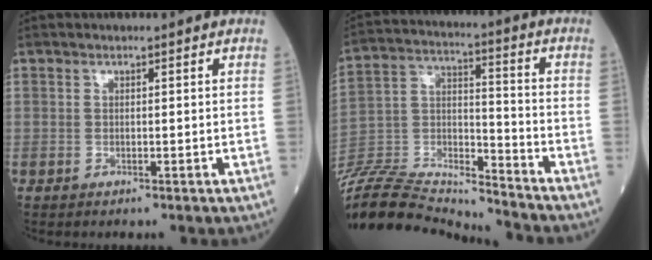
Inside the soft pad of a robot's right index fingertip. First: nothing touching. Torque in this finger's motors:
{"motor_torque": [-0.25, -0.17, -0.15, -0.21]}